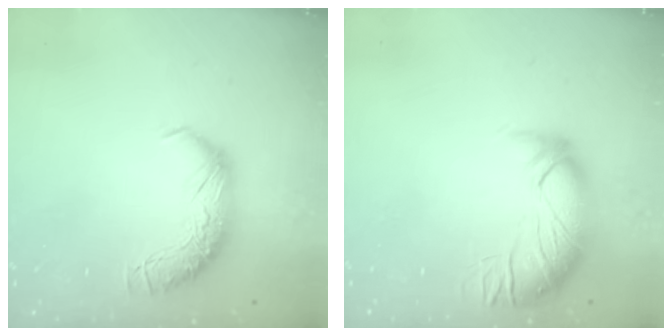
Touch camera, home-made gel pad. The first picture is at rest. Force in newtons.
{"total": 2.8, "press": 1.3, "slide": 2.5}